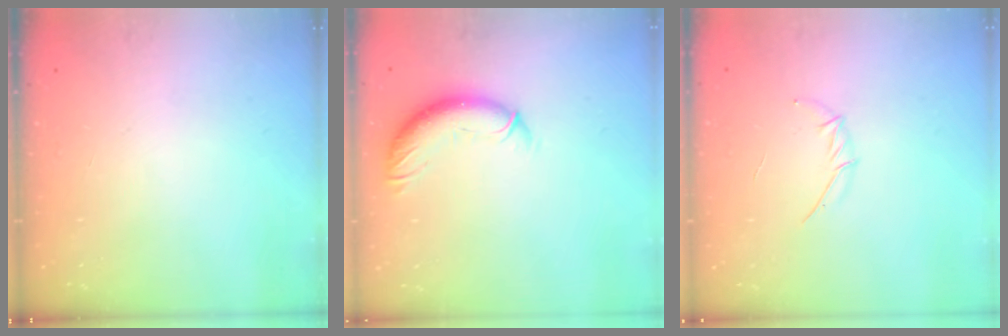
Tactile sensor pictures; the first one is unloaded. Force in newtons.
{"total": 10.0, "press": 9.8, "slide": 1.9}
{"total": 3.9, "press": 3.8, "slide": 0.8}